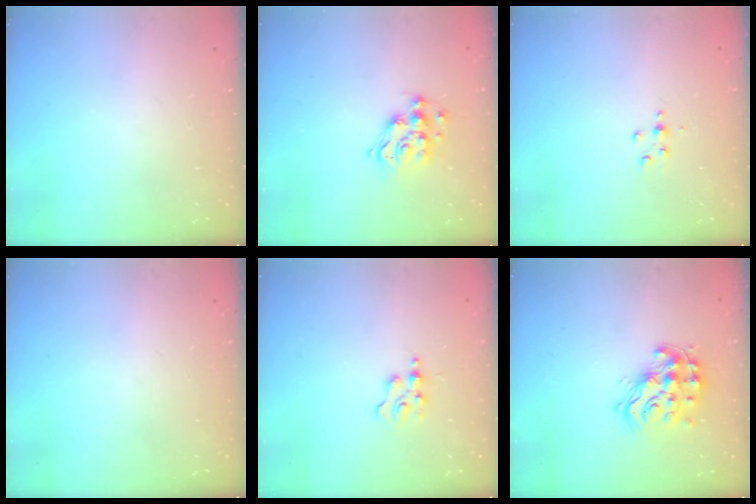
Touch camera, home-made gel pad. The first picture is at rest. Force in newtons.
{"total": 10.2, "press": 10.2, "slide": 0.8}
{"total": 3.4, "press": 3.4, "slide": 0.4}
{"total": 0.0}
{"total": 2.5, "press": 2.5, "slide": 0.3}
{"total": 13.9, "press": 13.9, "slide": 0.6}